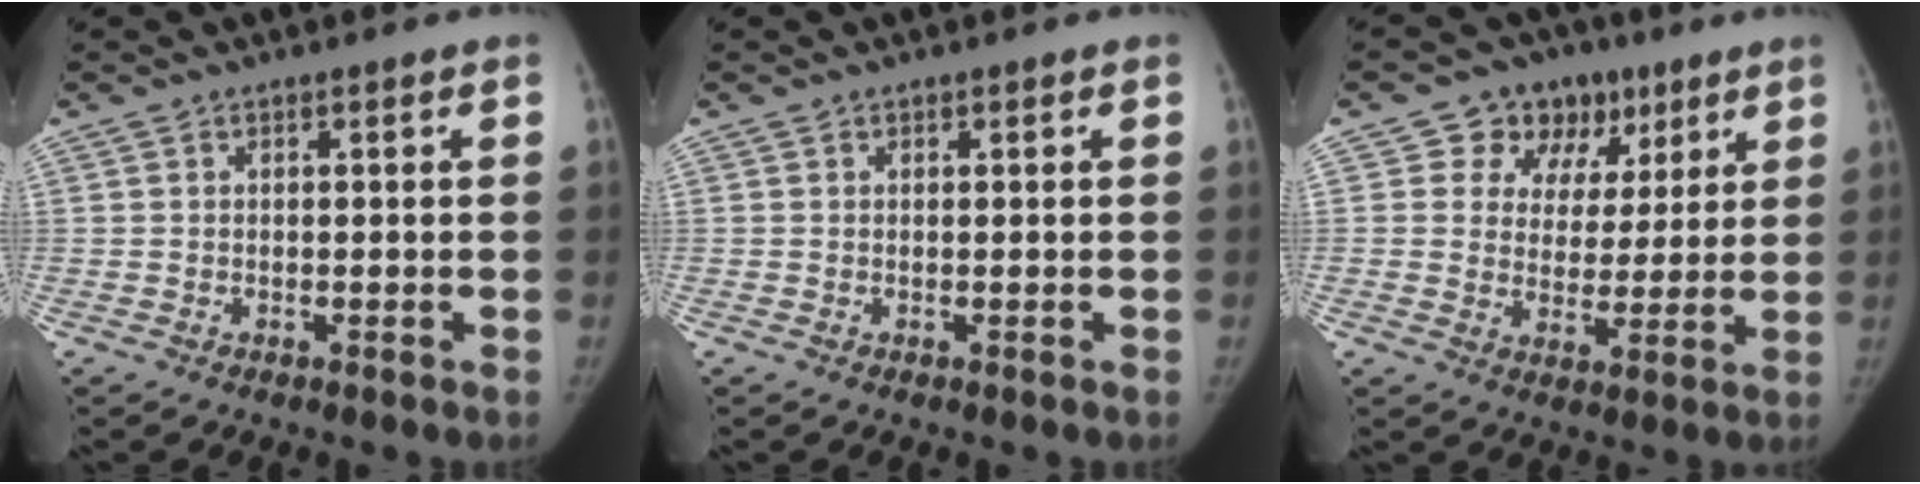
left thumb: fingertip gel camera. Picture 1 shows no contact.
{"total": 0.0}
{"total": 11.3, "force": [5.9, 8.9, 3.8], "torque": [-0.013, -0.011, 0.090]}